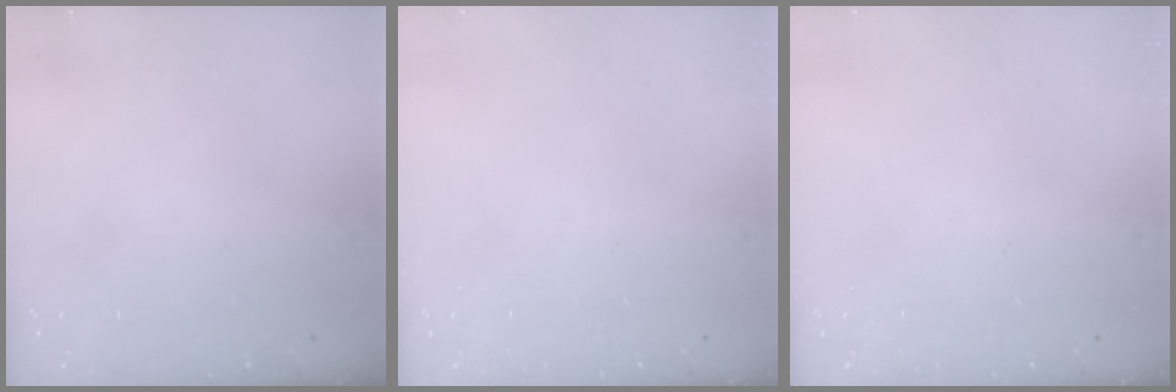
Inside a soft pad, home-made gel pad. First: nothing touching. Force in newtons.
{"total": 0.0}
{"total": 0.0}